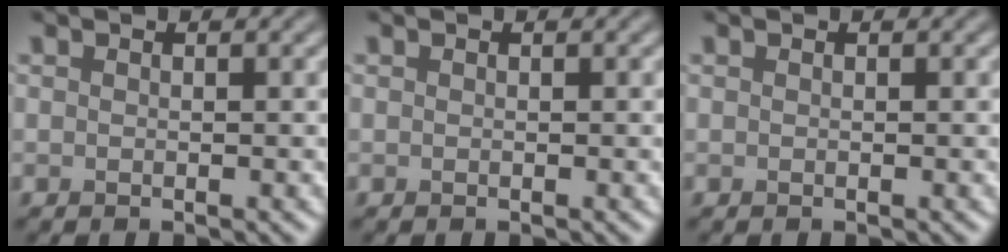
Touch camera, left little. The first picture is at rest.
{"total": 0.0}
{"total": 0.0}